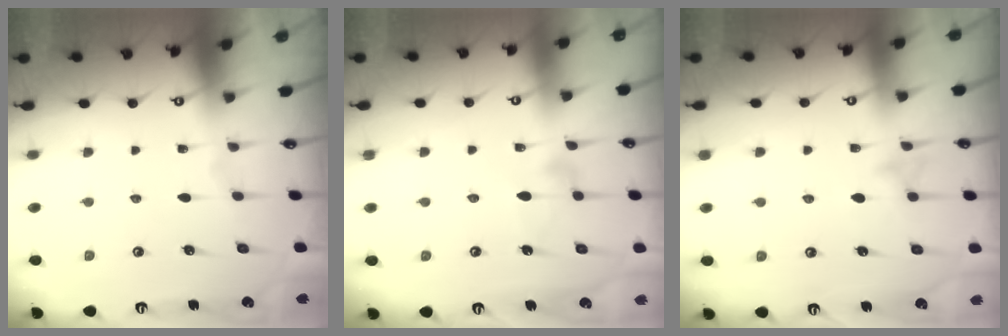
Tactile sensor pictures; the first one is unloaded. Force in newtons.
{"total": 5.6, "press": 5.6, "slide": 0.2}
{"total": 8.3, "press": 8.3, "slide": 0.6}